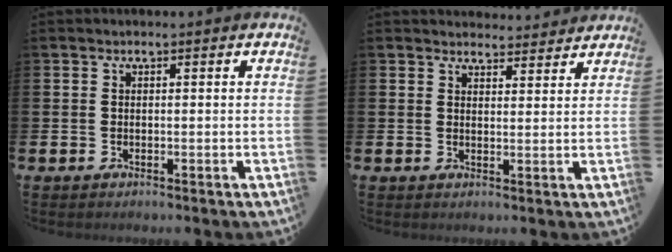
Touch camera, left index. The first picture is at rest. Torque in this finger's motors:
{"motor_torque": [0.89, -1.25, 0.01, -0.02]}